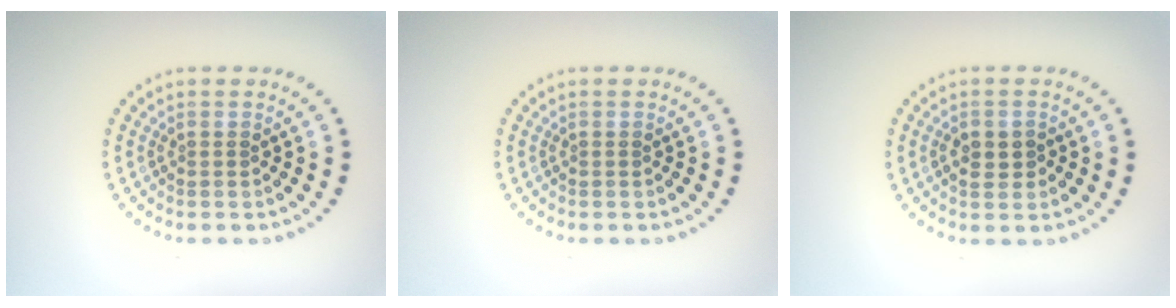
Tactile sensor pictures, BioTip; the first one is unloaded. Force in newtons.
{"total": 0.0}
{"total": 2.2, "press": 2.2, "slide": 0.2}